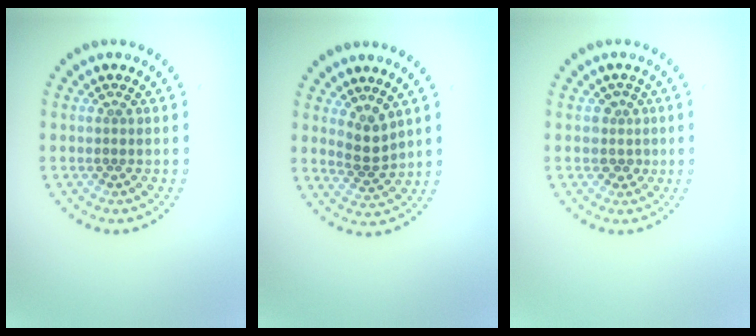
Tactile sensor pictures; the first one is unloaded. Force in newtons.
{"total": 2.2, "press": 1.9, "slide": 1.2}
{"total": 1.5, "press": 1.2, "slide": 0.8}